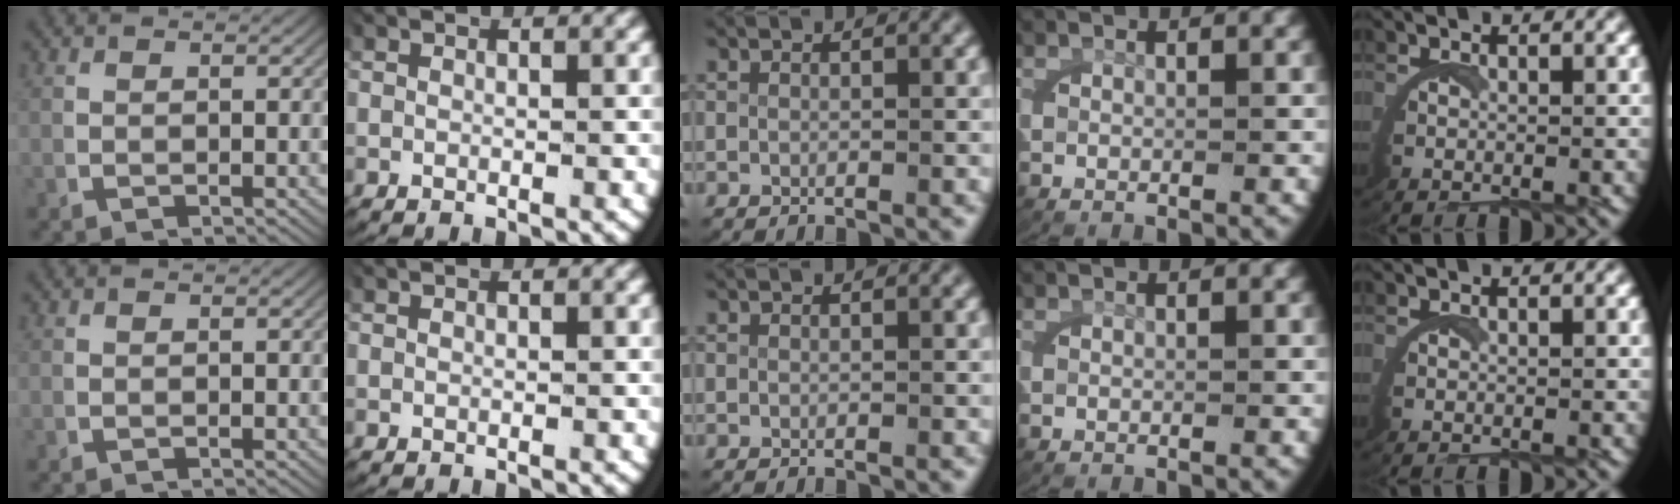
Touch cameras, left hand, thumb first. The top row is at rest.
{}